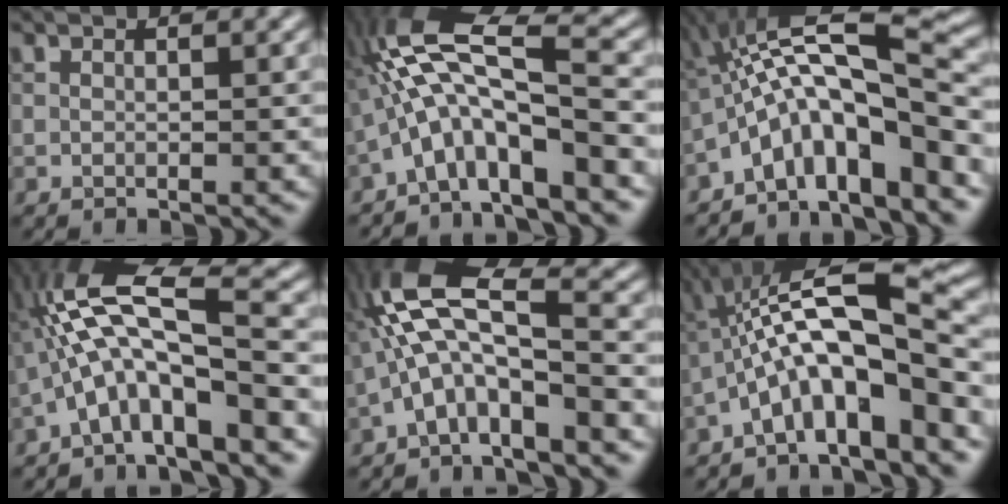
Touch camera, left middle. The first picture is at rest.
{"total": 9.9, "force": [-2.8, 2.5, 9.2], "torque": [-0.172, 0.026, -0.055]}
{"total": 10.5, "force": [-3.9, 2.8, 9.3], "torque": [-0.143, 0.027, -0.072]}
{"total": 9.7, "force": [-2.5, 2.4, 9.1], "torque": [-0.173, 0.026, -0.052]}
{"total": 7.9, "force": [-2.0, 2.4, 7.3], "torque": [-0.144, 0.028, -0.052]}
{"total": 10.6, "force": [-3.0, 2.7, 9.8], "torque": [-0.158, 0.032, -0.057]}